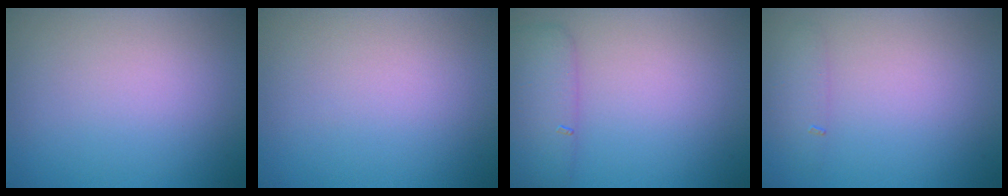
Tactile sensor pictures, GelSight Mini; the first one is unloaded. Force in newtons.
{"total": 0.0}
{"total": 3.2, "press": 3.2, "slide": 0.1}
{"total": 1.3, "press": 1.3, "slide": 0.0}